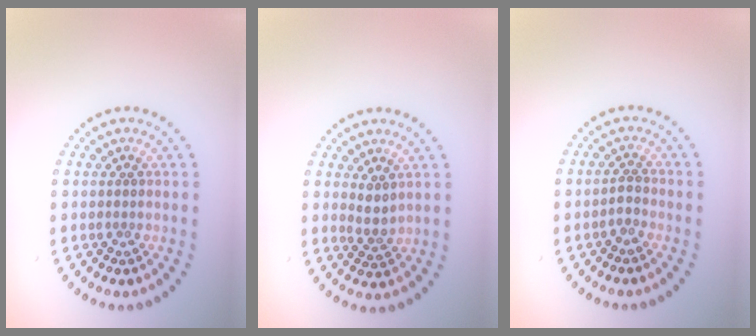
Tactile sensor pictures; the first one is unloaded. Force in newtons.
{"total": 1.7, "press": 1.3, "slide": 1.1}
{"total": 1.0, "press": 0.9, "slide": 0.6}